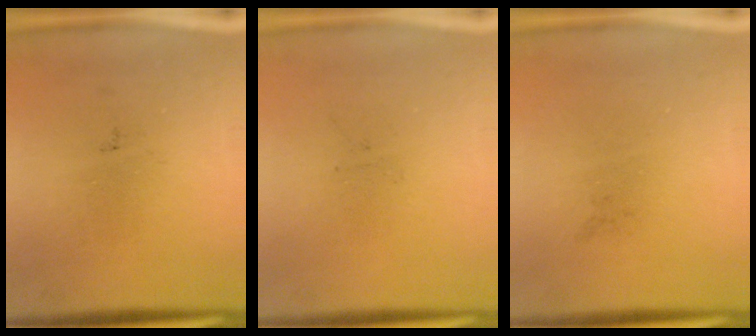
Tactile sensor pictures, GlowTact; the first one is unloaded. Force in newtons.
{"total": 0.0}
{"total": 0.0}